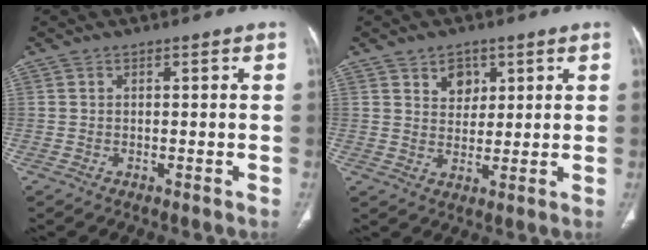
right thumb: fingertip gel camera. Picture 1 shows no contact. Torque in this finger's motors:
{"motor_torque": [-0.37, 0.51, -0.15, -0.24, 0.04]}